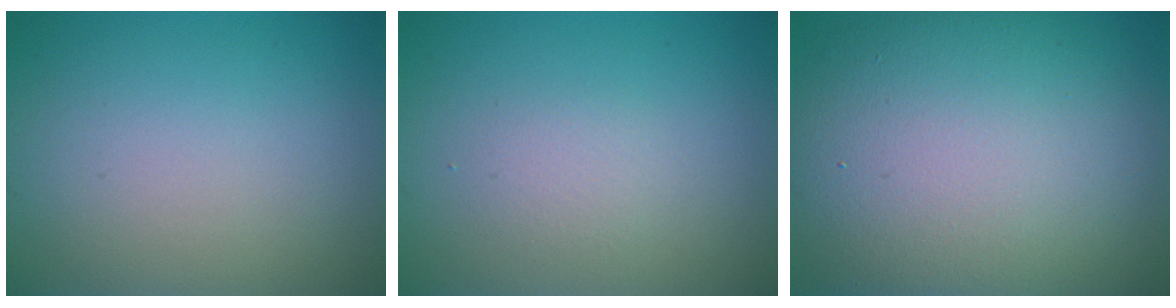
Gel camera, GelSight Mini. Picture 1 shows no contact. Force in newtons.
{"total": 1.3, "press": 1.3, "slide": 0.1}
{"total": 15.2, "press": 15.2, "slide": 1.1}